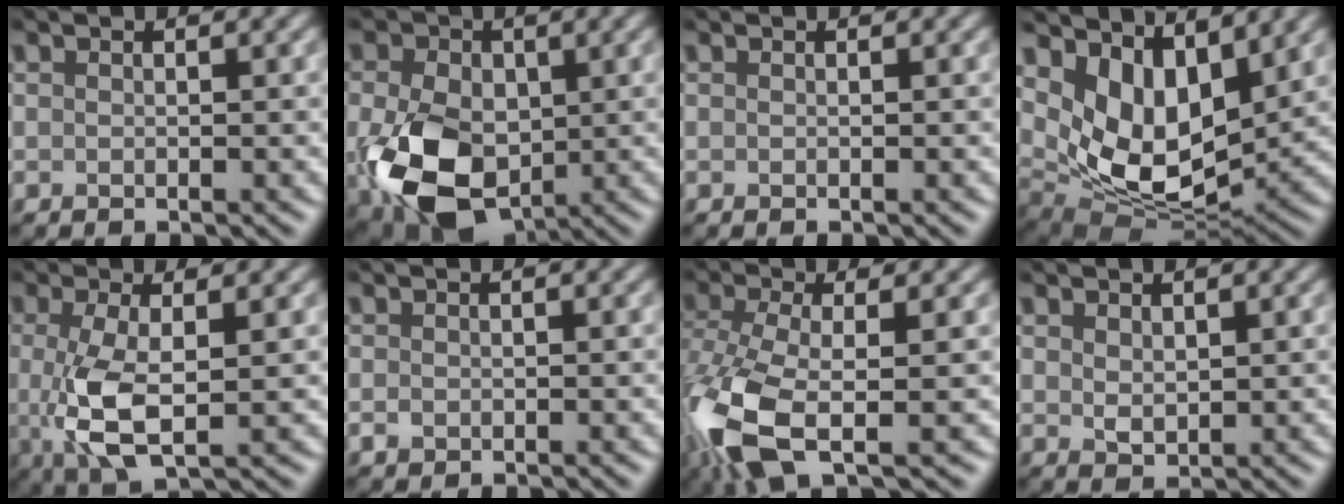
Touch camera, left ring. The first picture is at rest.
{"total": 9.9, "force": [-1.5, 7.0, 6.7], "torque": [-0.159, -0.030, -0.025]}
{"total": 0.0}
{"total": 8.4, "force": [2.8, 5.0, 6.1], "torque": [-0.116, -0.031, 0.056]}
{"total": 5.4, "force": [-0.2, 1.9, 5.0], "torque": [-0.109, -0.009, -0.002]}
{"total": 0.7, "force": [-0.1, 0.5, 0.4], "torque": [-0.005, -0.005, -0.002]}
{"total": 8.4, "force": [-3.2, 3.5, 7.0], "torque": [-0.172, -0.022, -0.070]}
{"total": 1.5, "force": [0.9, 0.9, 0.8], "torque": [-0.017, -0.004, 0.022]}